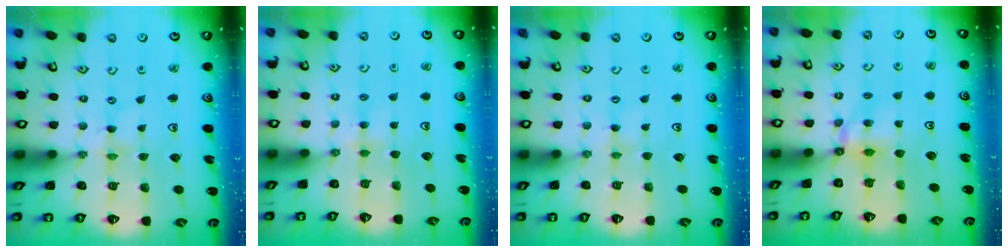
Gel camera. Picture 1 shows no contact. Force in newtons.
{"total": 4.4, "press": 4.3, "slide": 0.7}
{"total": 2.3, "press": 2.3, "slide": 0.4}
{"total": 5.7, "press": 5.7, "slide": 0.4}